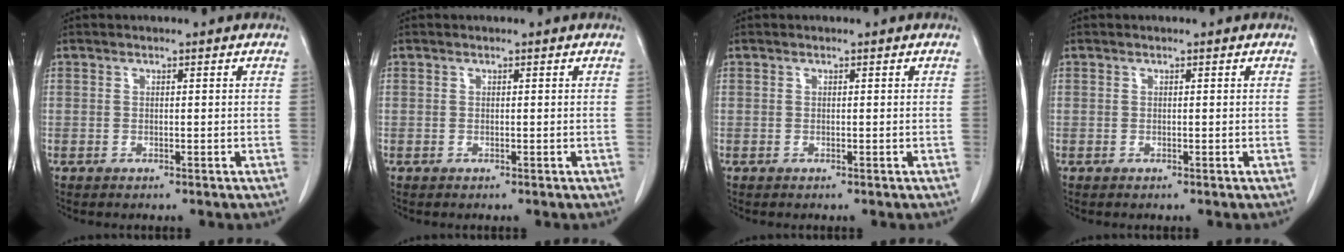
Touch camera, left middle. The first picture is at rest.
{"total": 0.0}
{"total": 0.0}
{"total": 0.0}